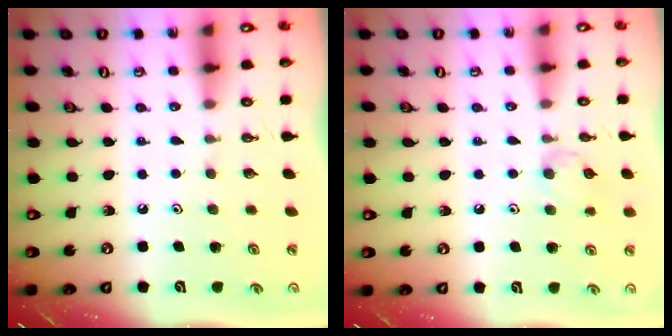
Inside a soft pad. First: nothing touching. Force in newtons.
{"total": 6.2, "press": 6.1, "slide": 0.8}